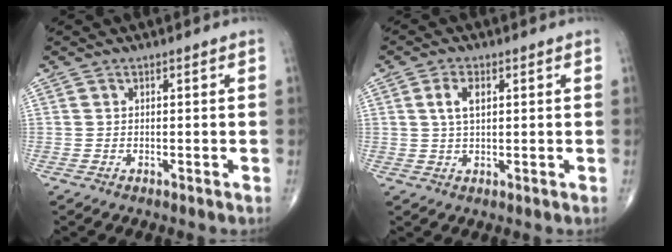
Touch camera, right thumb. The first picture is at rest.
{"total": 4.0, "force": [1.2, 2.0, 3.2], "torque": [-0.065, 0.002, 0.024]}